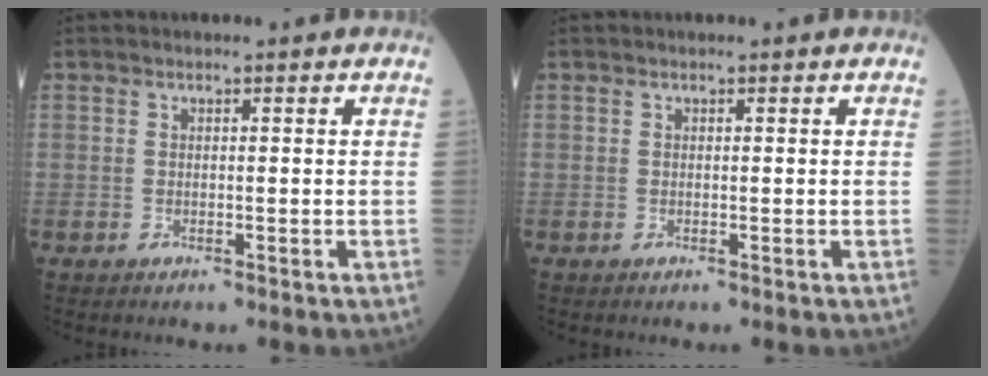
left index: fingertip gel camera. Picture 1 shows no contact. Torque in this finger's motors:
{"motor_torque": [0.00, 0.00, 0.00, 0.00]}